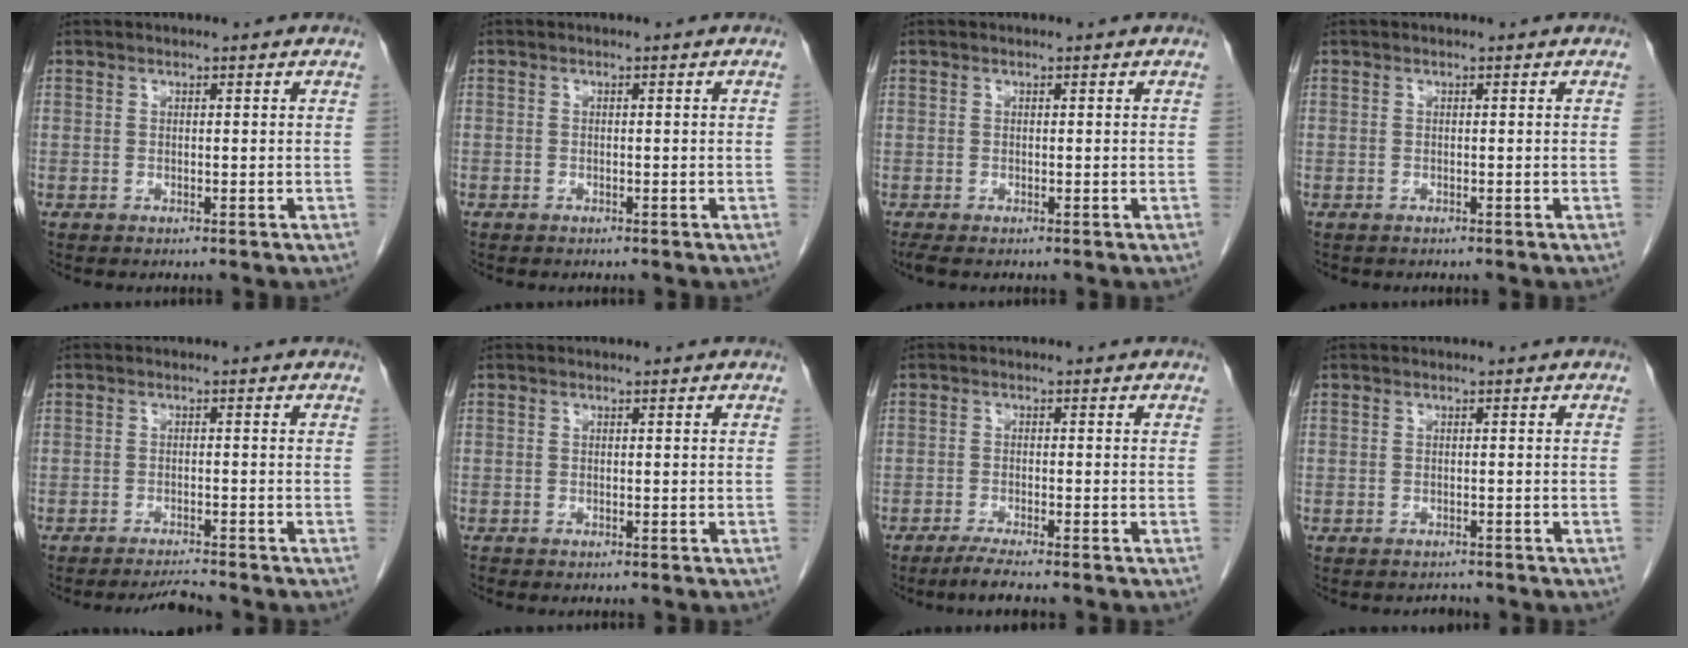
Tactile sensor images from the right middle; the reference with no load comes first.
{"total": 0.0}
{"total": 0.8, "force": [-0.7, 0.0, 0.4], "torque": [-0.010, -0.005, -0.012]}
{"total": 0.0}
{"total": 2.3, "force": [-2.3, -0.6, 0.2], "torque": [-0.006, -0.015, -0.036]}
{"total": 0.0}
{"total": 3.4, "force": [-2.8, -0.3, 1.9], "torque": [-0.039, -0.008, -0.052]}
{"total": 0.9, "force": [-0.9, 0.3, -0.2], "torque": [0.001, -0.003, -0.012]}